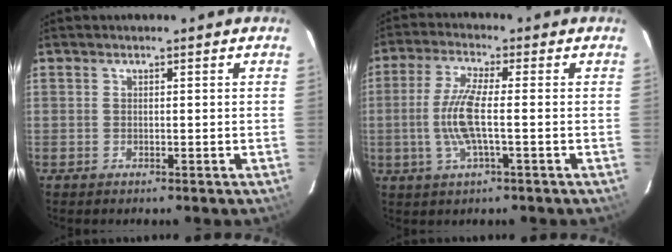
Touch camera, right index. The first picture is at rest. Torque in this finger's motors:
{"motor_torque": [1.30, 0.12, 0.61, 0.12]}